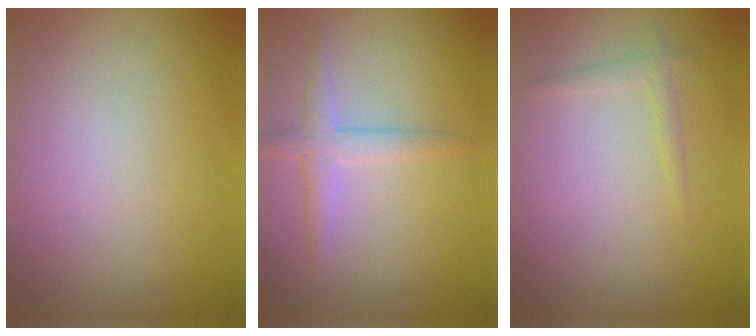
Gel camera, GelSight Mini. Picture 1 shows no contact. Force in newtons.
{"total": 2.5, "press": 2.4, "slide": 0.3}
{"total": 0.9, "press": 0.9, "slide": 0.1}